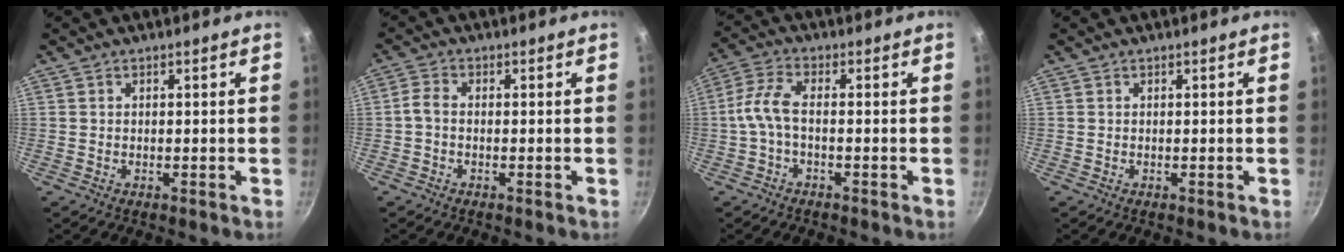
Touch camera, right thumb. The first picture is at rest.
{"total": 2.7, "force": [-0.6, 1.6, 2.1], "torque": [-0.045, 0.007, -0.018]}
{"total": 5.8, "force": [-0.9, 2.3, 5.3], "torque": [-0.127, 0.018, -0.025]}
{"total": 0.0}